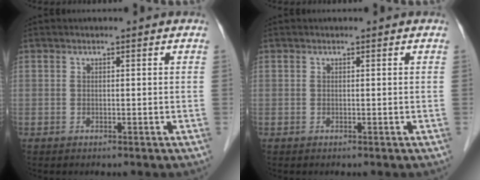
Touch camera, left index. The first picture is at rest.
{"total": 0.0}